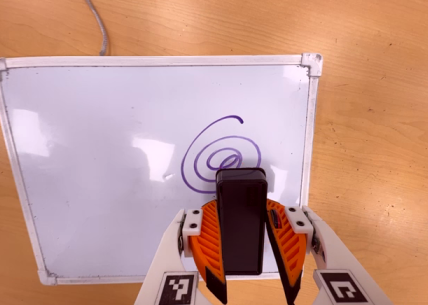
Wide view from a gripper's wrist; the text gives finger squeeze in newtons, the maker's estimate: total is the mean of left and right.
{"total": 7.7, "left": 6.2, "right": 9.2}